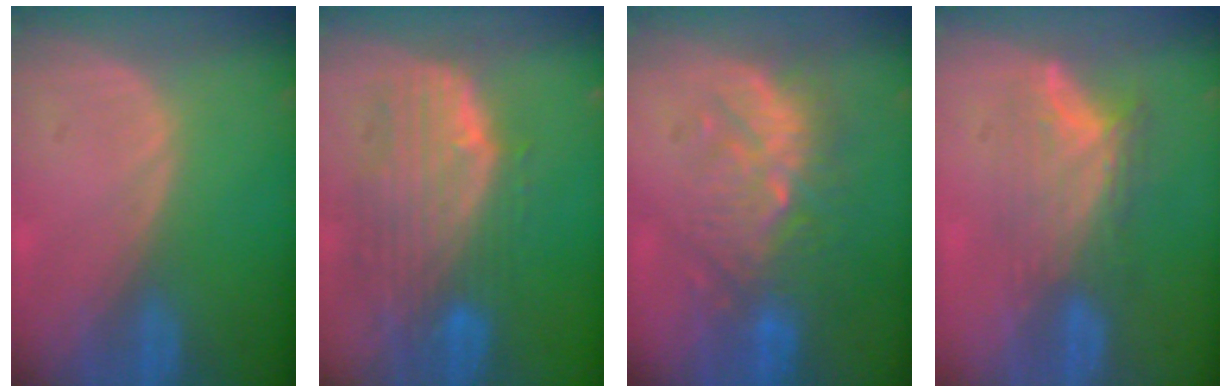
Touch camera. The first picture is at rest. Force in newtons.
{"total": 10.7, "press": 9.2, "slide": 5.5}
{"total": 9.0, "press": 8.9, "slide": 1.6}
{"total": 7.9, "press": 6.8, "slide": 4.0}